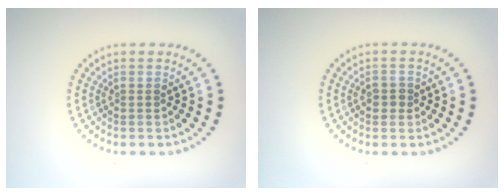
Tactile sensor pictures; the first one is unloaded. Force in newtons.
{"total": 1.5, "press": 1.5, "slide": 0.3}